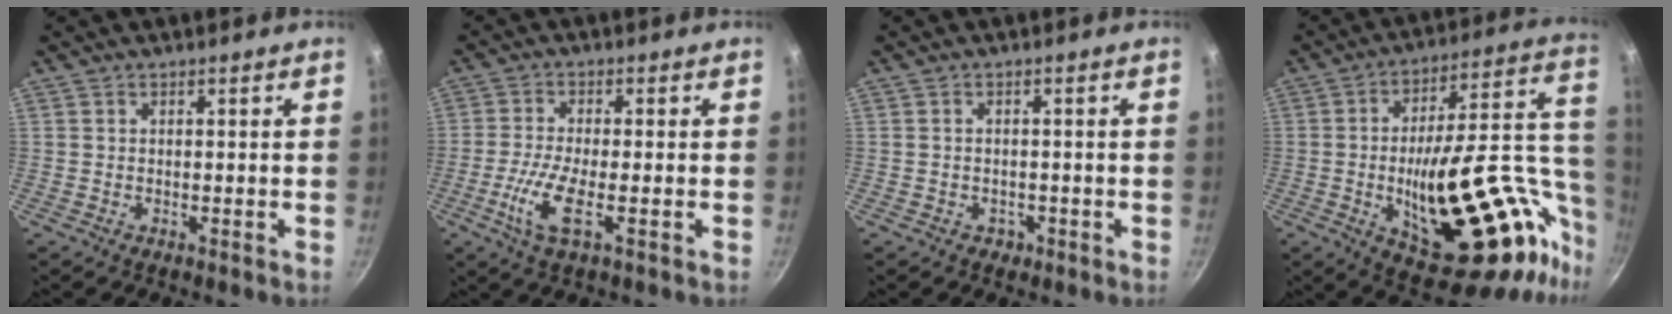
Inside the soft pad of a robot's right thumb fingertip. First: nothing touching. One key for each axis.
{"total": 7.2, "fx": -2.1, "fy": 1.9, "fz": 6.6, "tx": -0.151, "ty": 0.000, "tz": -0.049}
{"total": 1.6, "fx": -0.7, "fy": 1.4, "fz": 0.4, "tx": 0.001, "ty": 0.008, "tz": -0.001}
{"total": 33.3, "fx": -6.7, "fy": 14.7, "fz": 29.1, "tx": -0.374, "ty": 0.025, "tz": -0.079}